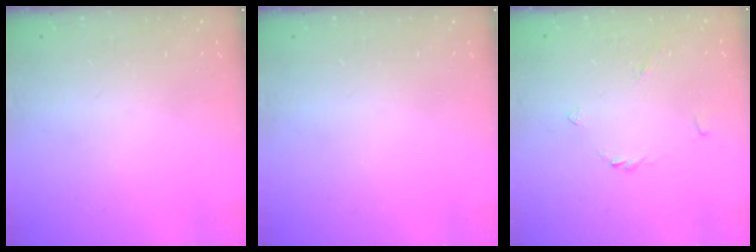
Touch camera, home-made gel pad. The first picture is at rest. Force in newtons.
{"total": 0.0}
{"total": 2.4, "press": 2.4, "slide": 0.5}